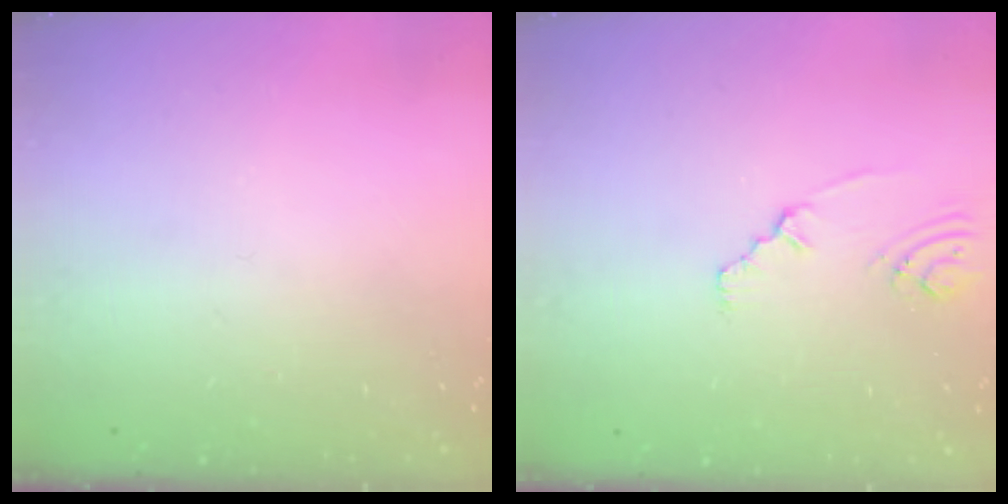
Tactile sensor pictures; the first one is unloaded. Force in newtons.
{"total": 1.7, "press": 1.7, "slide": 0.4}